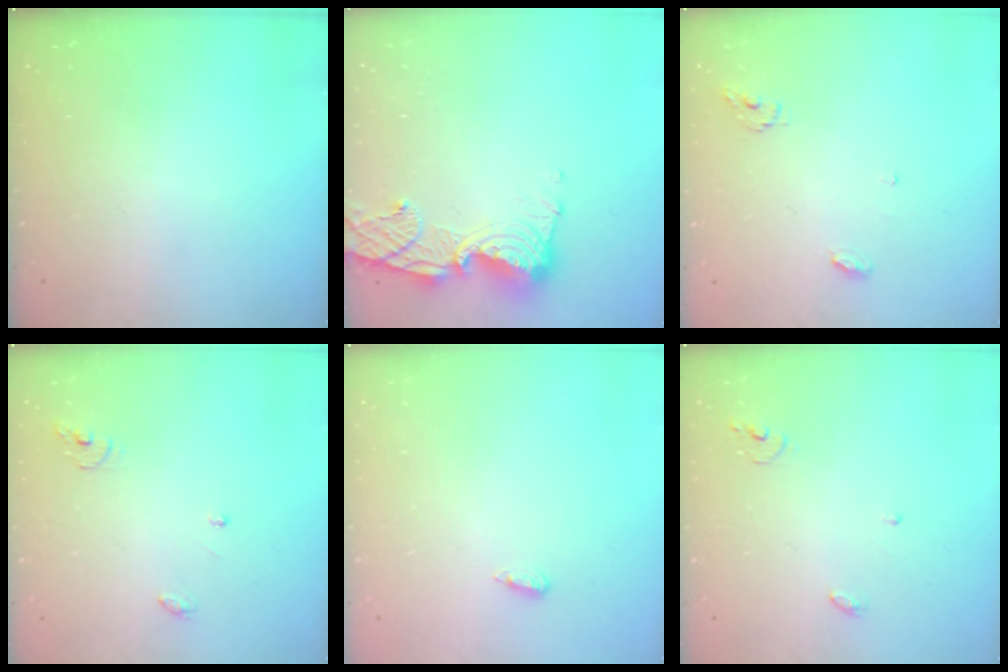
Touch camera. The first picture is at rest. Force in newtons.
{"total": 13.3, "press": 13.2, "slide": 1.6}
{"total": 3.5, "press": 3.5, "slide": 0.3}
{"total": 3.9, "press": 3.9, "slide": 0.2}
{"total": 4.4, "press": 3.4, "slide": 2.9}
{"total": 3.8, "press": 3.8, "slide": 0.4}